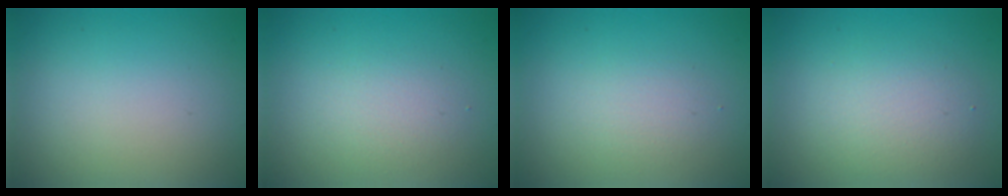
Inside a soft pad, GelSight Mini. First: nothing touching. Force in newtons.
{"total": 1.9, "press": 1.9, "slide": 0.0}
{"total": 1.7, "press": 1.7, "slide": 0.1}
{"total": 3.8, "press": 3.8, "slide": 0.0}